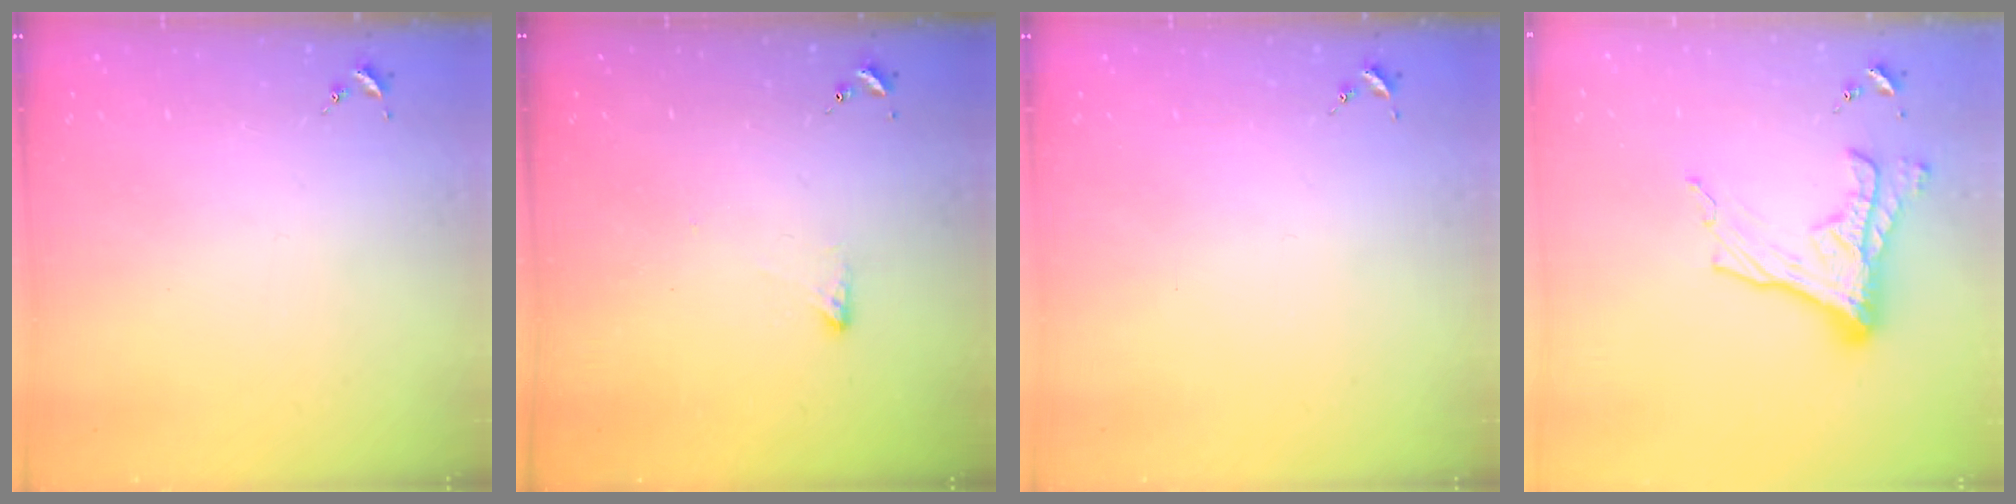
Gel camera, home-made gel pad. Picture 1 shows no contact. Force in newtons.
{"total": 2.4, "press": 2.4, "slide": 0.5}
{"total": 0.0}
{"total": 16.0, "press": 15.9, "slide": 1.6}